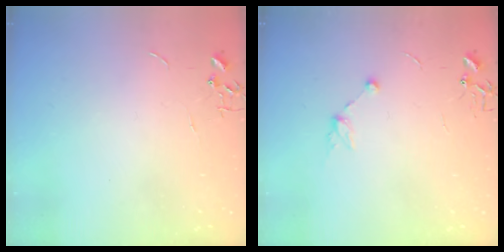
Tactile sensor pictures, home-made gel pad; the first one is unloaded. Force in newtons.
{"total": 8.3, "press": 8.1, "slide": 1.4}